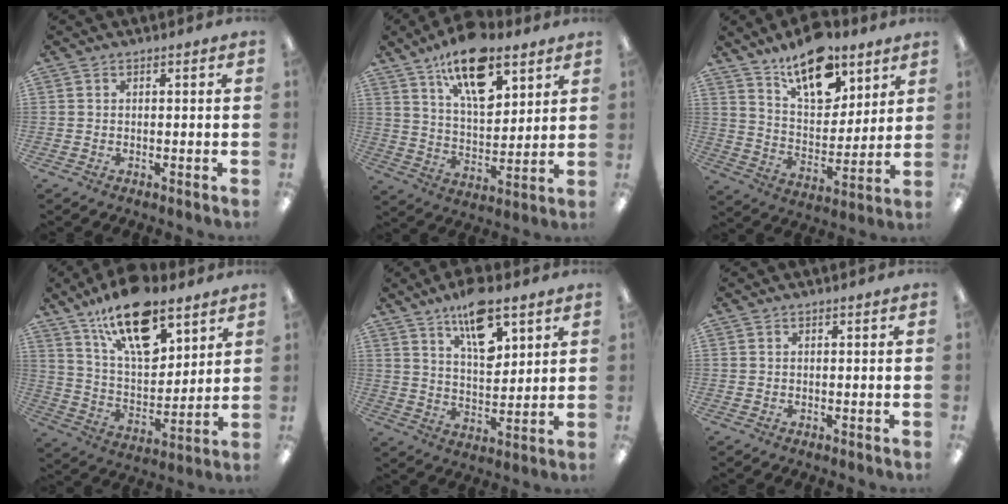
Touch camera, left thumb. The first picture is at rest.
{"total": 17.0, "force": [10.7, 7.7, 10.7], "torque": [-0.171, -0.046, 0.183]}
{"total": 16.6, "force": [11.6, 8.0, 8.8], "torque": [-0.137, -0.066, 0.203]}
{"total": 20.0, "force": [13.0, 9.0, 12.2], "torque": [-0.207, -0.064, 0.224]}
{"total": 13.3, "force": [8.3, 5.7, 8.6], "torque": [-0.135, -0.036, 0.144]}
{"total": 0.0}